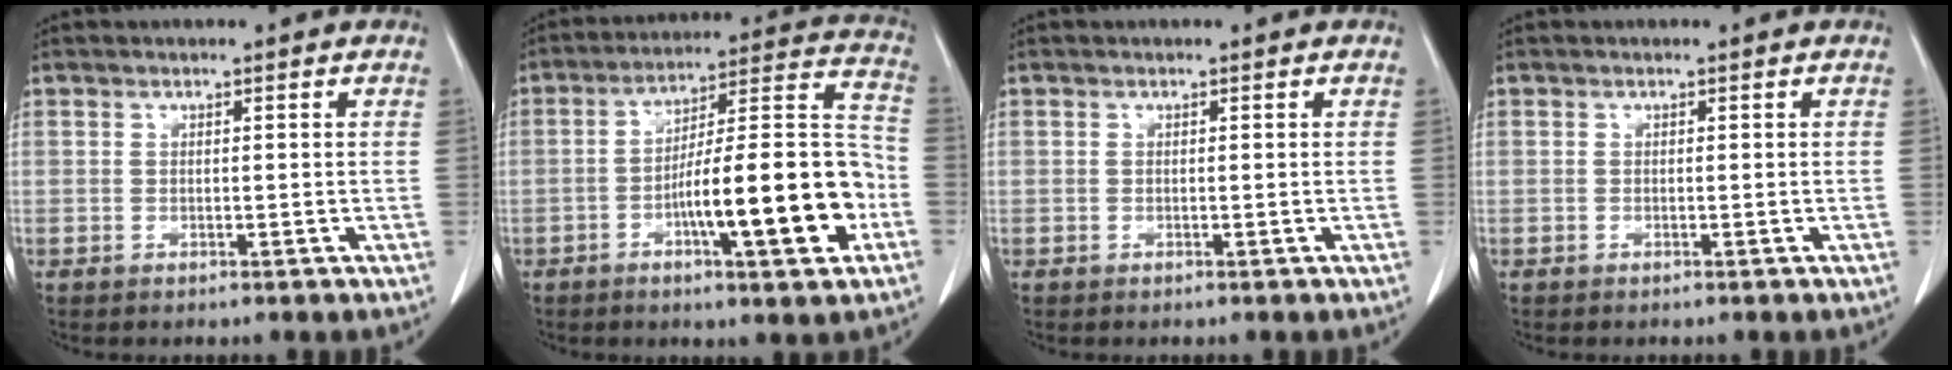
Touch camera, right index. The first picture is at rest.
{"total": 18.1, "force": [-5.7, 2.6, 17.0], "torque": [-0.259, 0.017, -0.083]}
{"total": 0.0}
{"total": 0.0}